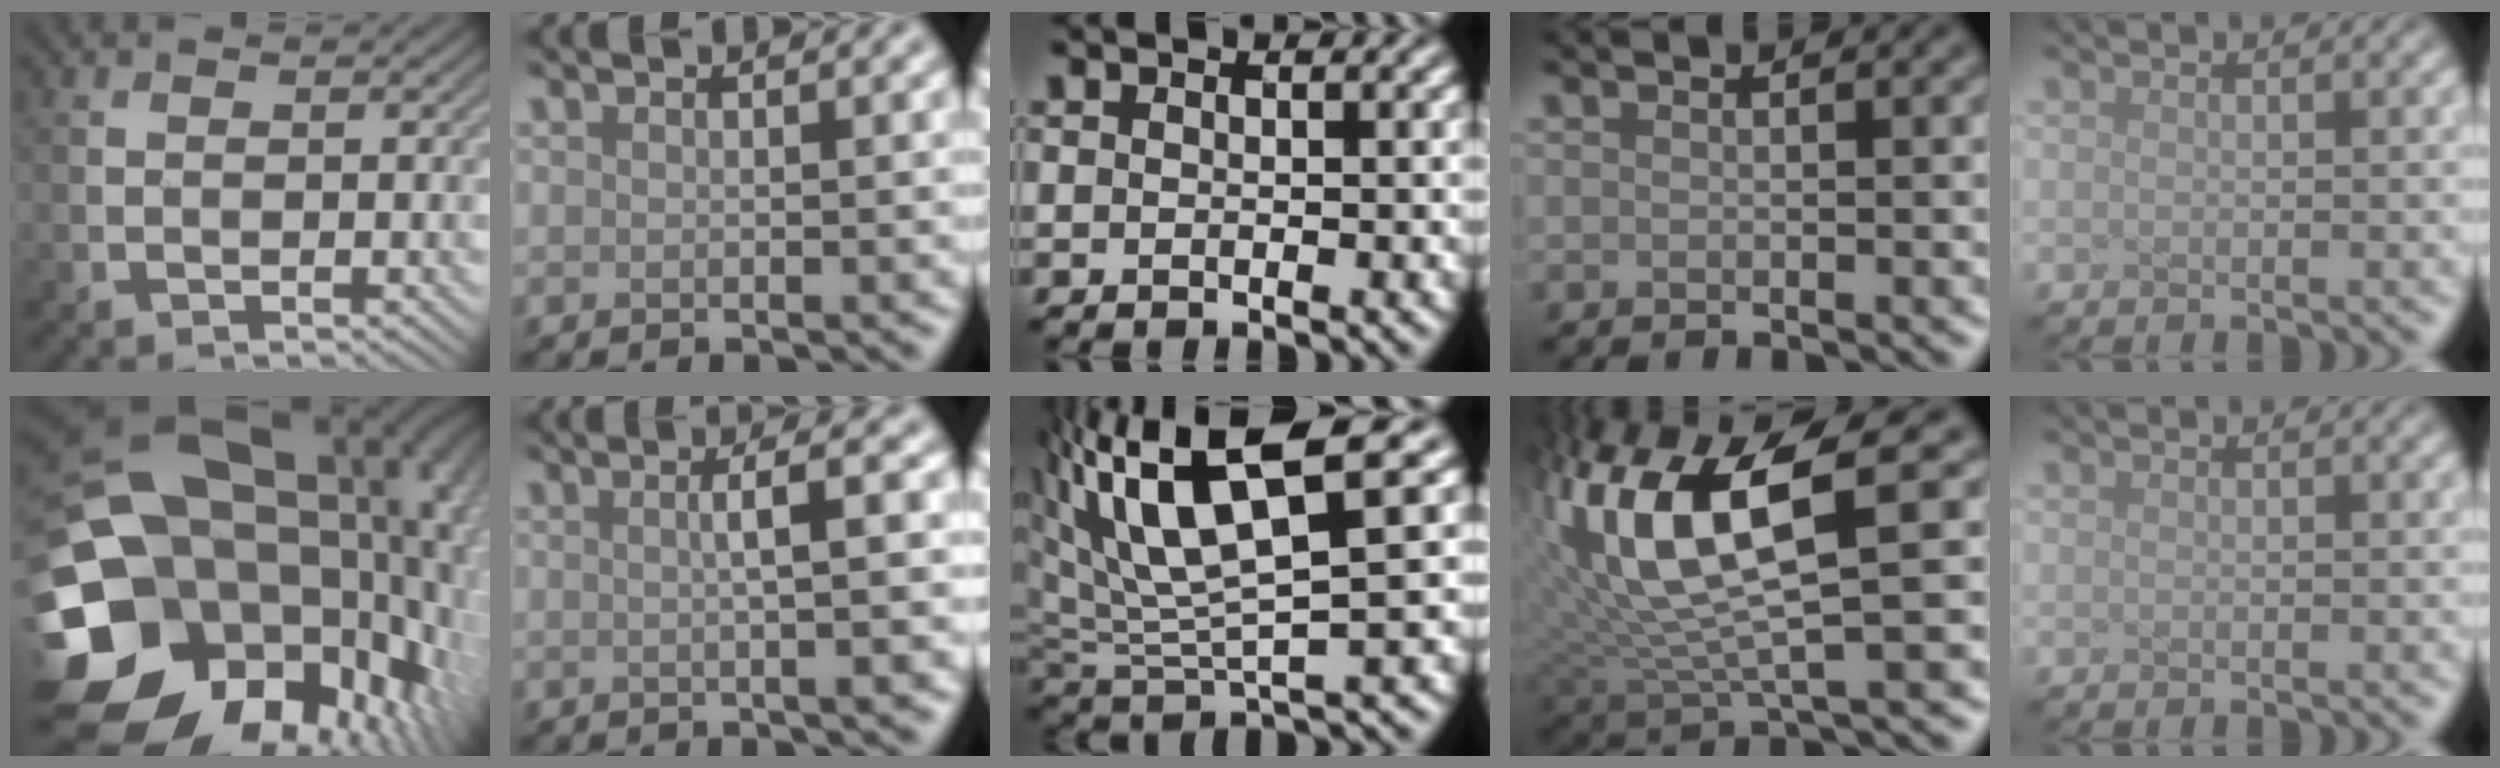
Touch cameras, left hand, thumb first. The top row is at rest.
{"thumb": {"total": 24.3, "force": [-3.1, 18.8, 15.1], "torque": [-0.270, -0.072, -0.058]}, "index": {"total": 4.7, "force": [0.2, 1.4, 4.5], "torque": [-0.045, 0.013, -0.004]}, "middle": {"total": 9.3, "force": [3.8, 2.8, 8.0], "torque": [-0.165, 0.008, 0.075]}, "ring": {"total": 10.9, "force": [2.5, 3.4, 10.1], "torque": [-0.204, 0.006, 0.049]}}